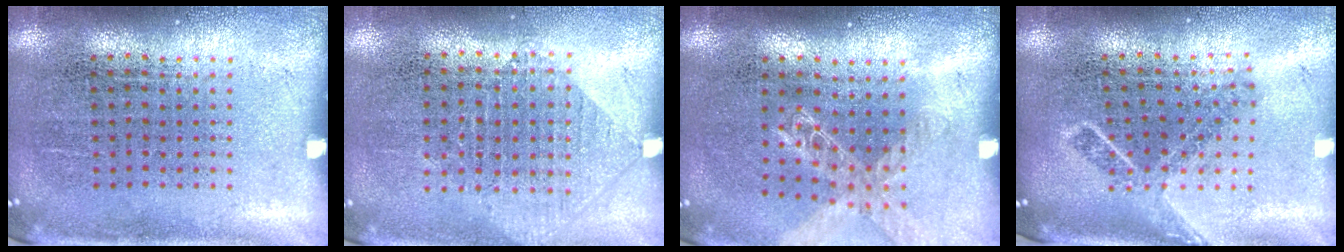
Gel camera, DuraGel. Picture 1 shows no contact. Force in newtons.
{"total": 0.9, "press": 0.9, "slide": 0.2}
{"total": 1.3, "press": 1.3, "slide": 0.2}
{"total": 1.8, "press": 1.4, "slide": 1.2}